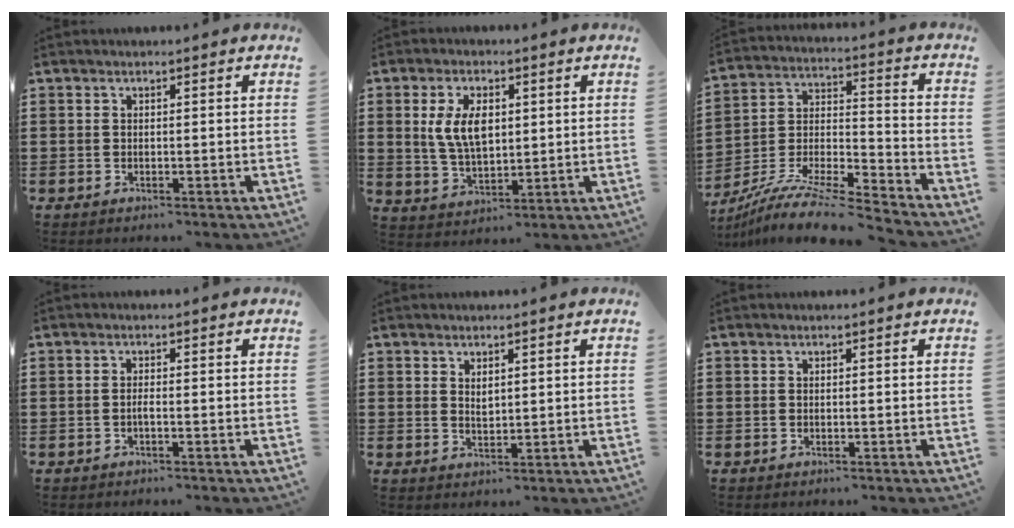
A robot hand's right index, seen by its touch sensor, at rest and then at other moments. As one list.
[{"total": 7.2, "force": [1.5, 3.8, 5.9], "torque": [-0.123, 0.006, 0.022]}, {"total": 10.2, "force": [-9.4, 0.4, 3.9], "torque": [-0.069, 0.008, -0.188]}, {"total": 0.8, "force": [-0.5, 0.0, 0.6], "torque": [-0.013, -0.002, -0.010]}, {"total": 1.6, "force": [1.1, 0.7, 0.9], "torque": [-0.018, 0.005, 0.019]}, {"total": 0.0}]